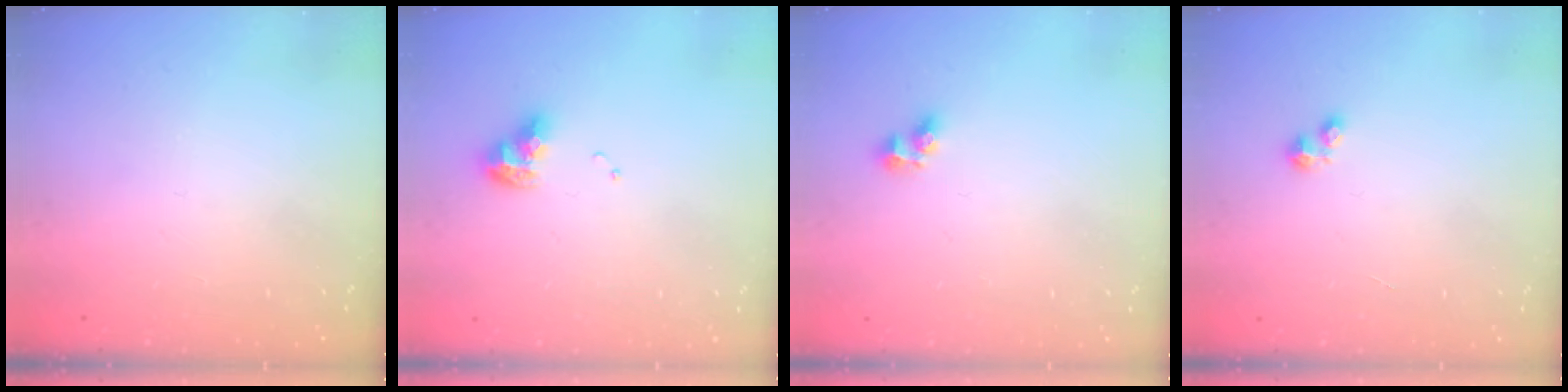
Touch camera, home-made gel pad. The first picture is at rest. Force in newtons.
{"total": 10.1, "press": 10.1, "slide": 1.0}
{"total": 5.0, "press": 5.0, "slide": 0.4}
{"total": 1.9, "press": 1.8, "slide": 0.2}